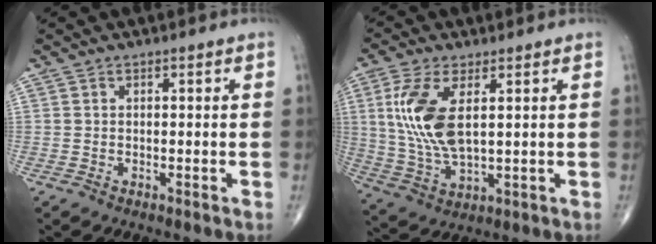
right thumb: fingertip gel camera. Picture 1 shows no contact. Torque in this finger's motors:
{"motor_torque": [0.62, 2.91, 1.40, 0.36, 0.44]}